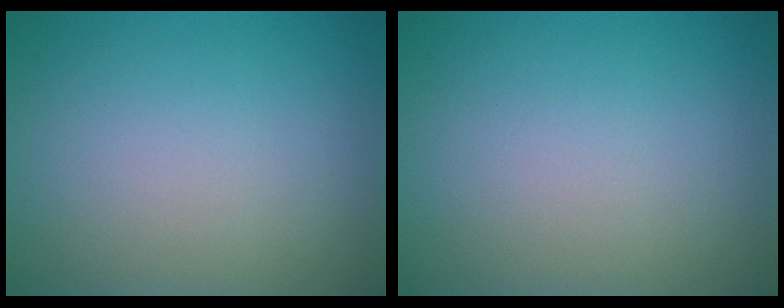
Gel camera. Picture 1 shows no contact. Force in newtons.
{"total": 0.0}